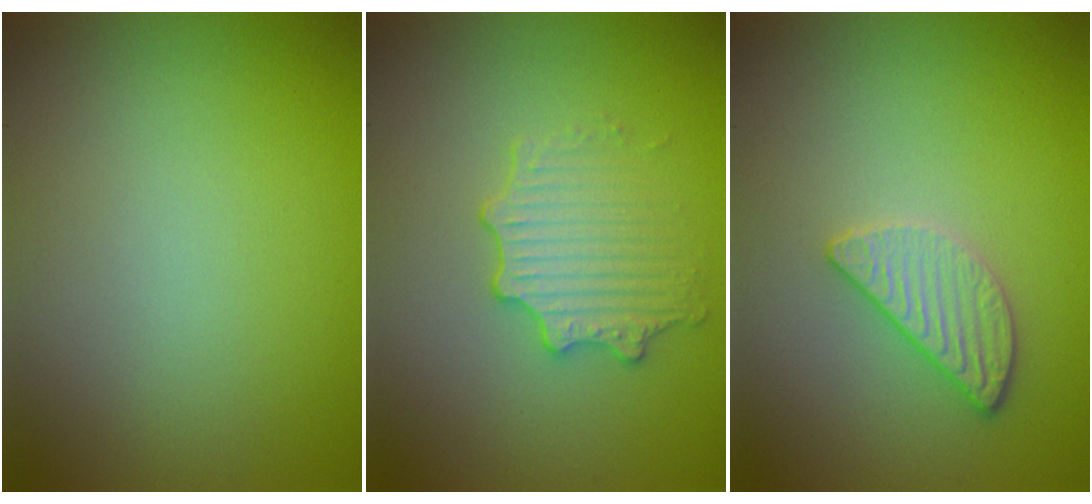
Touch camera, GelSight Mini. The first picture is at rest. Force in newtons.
{"total": 2.9, "press": 2.8, "slide": 0.7}
{"total": 2.4, "press": 2.2, "slide": 0.9}